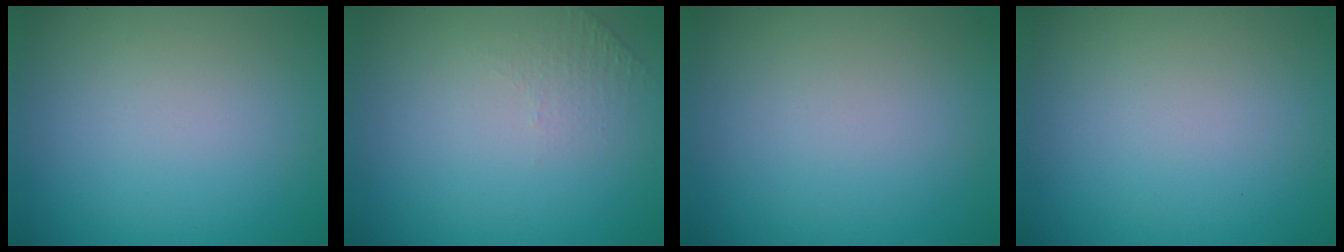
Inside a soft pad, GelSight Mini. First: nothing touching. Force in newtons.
{"total": 1.0, "press": 0.5, "slide": 0.9}
{"total": 0.0}
{"total": 0.0}